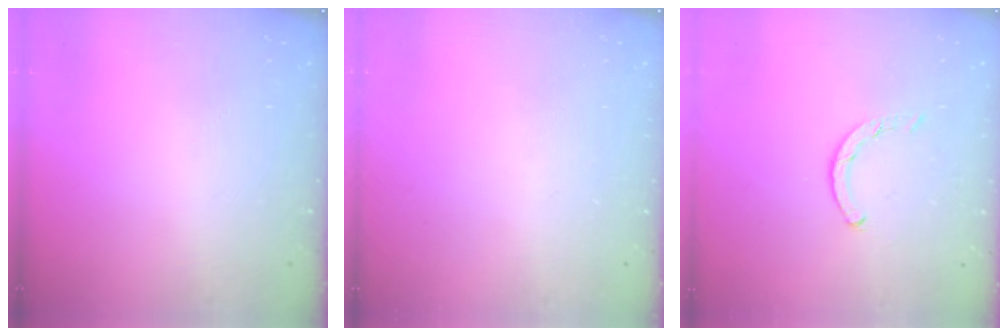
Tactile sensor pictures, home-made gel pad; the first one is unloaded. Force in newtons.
{"total": 0.0}
{"total": 2.0, "press": 2.0, "slide": 0.2}